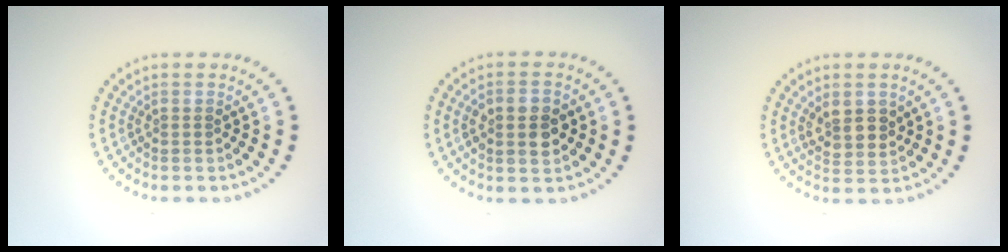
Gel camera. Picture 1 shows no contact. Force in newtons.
{"total": 3.8, "press": 3.8, "slide": 0.3}
{"total": 2.8, "press": 2.6, "slide": 1.1}